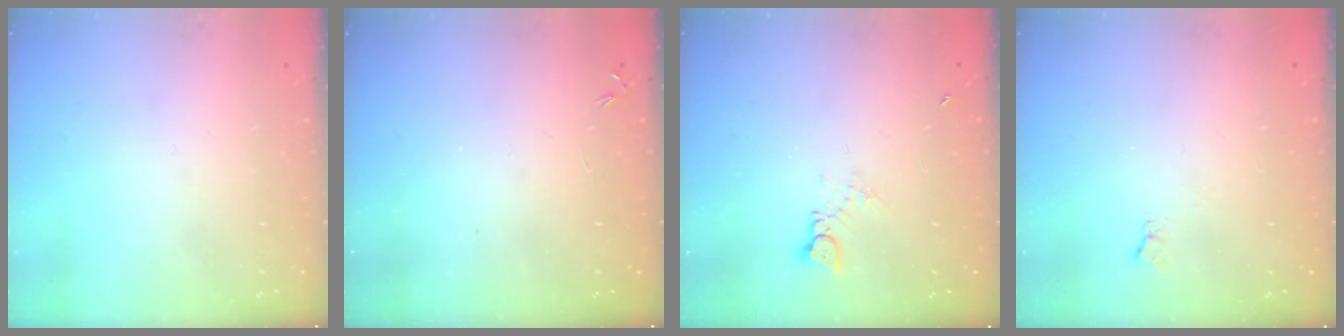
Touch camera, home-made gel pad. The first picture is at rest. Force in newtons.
{"total": 0.0}
{"total": 2.0, "press": 2.0, "slide": 0.1}
{"total": 2.8, "press": 2.8, "slide": 0.6}